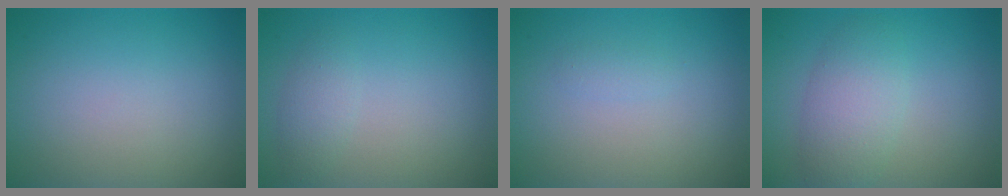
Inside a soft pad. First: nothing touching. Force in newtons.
{"total": 1.4, "press": 1.4, "slide": 0.1}
{"total": 0.7, "press": 0.7, "slide": 0.0}
{"total": 3.9, "press": 3.9, "slide": 0.2}